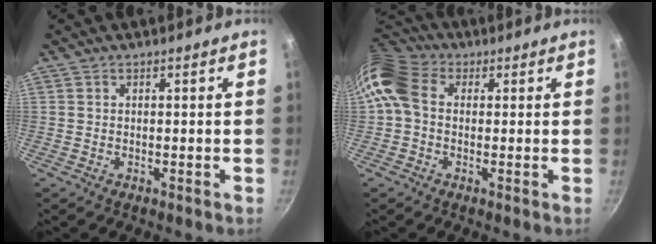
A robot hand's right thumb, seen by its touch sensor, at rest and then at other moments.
{"total": 8.6, "force": [0.6, 6.7, 5.4], "torque": [-0.098, 0.020, -0.010]}